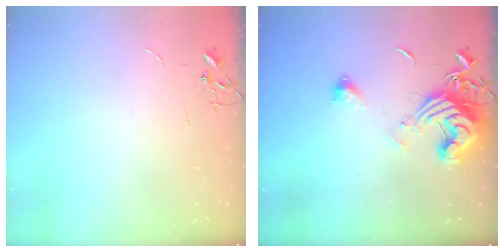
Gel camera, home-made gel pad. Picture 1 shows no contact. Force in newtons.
{"total": 14.4, "press": 14.3, "slide": 1.8}